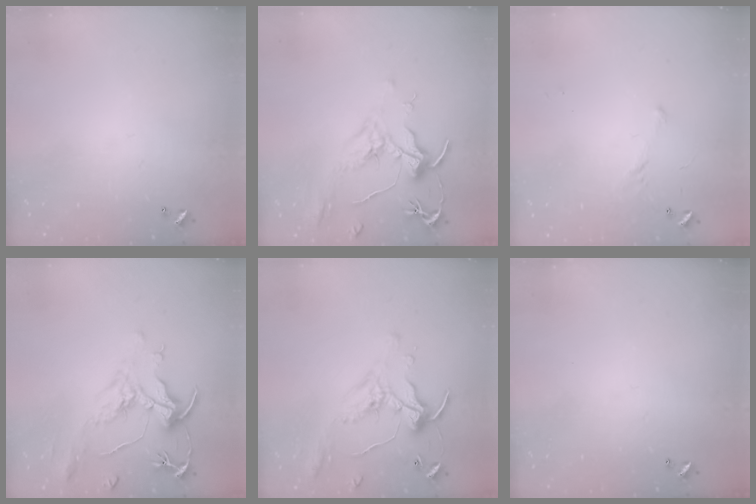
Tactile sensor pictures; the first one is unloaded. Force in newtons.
{"total": 2.1, "press": 2.0, "slide": 0.8}
{"total": 4.7, "press": 4.6, "slide": 0.9}
{"total": 2.2, "press": 1.7, "slide": 1.3}
{"total": 0.0}
{"total": 0.0}